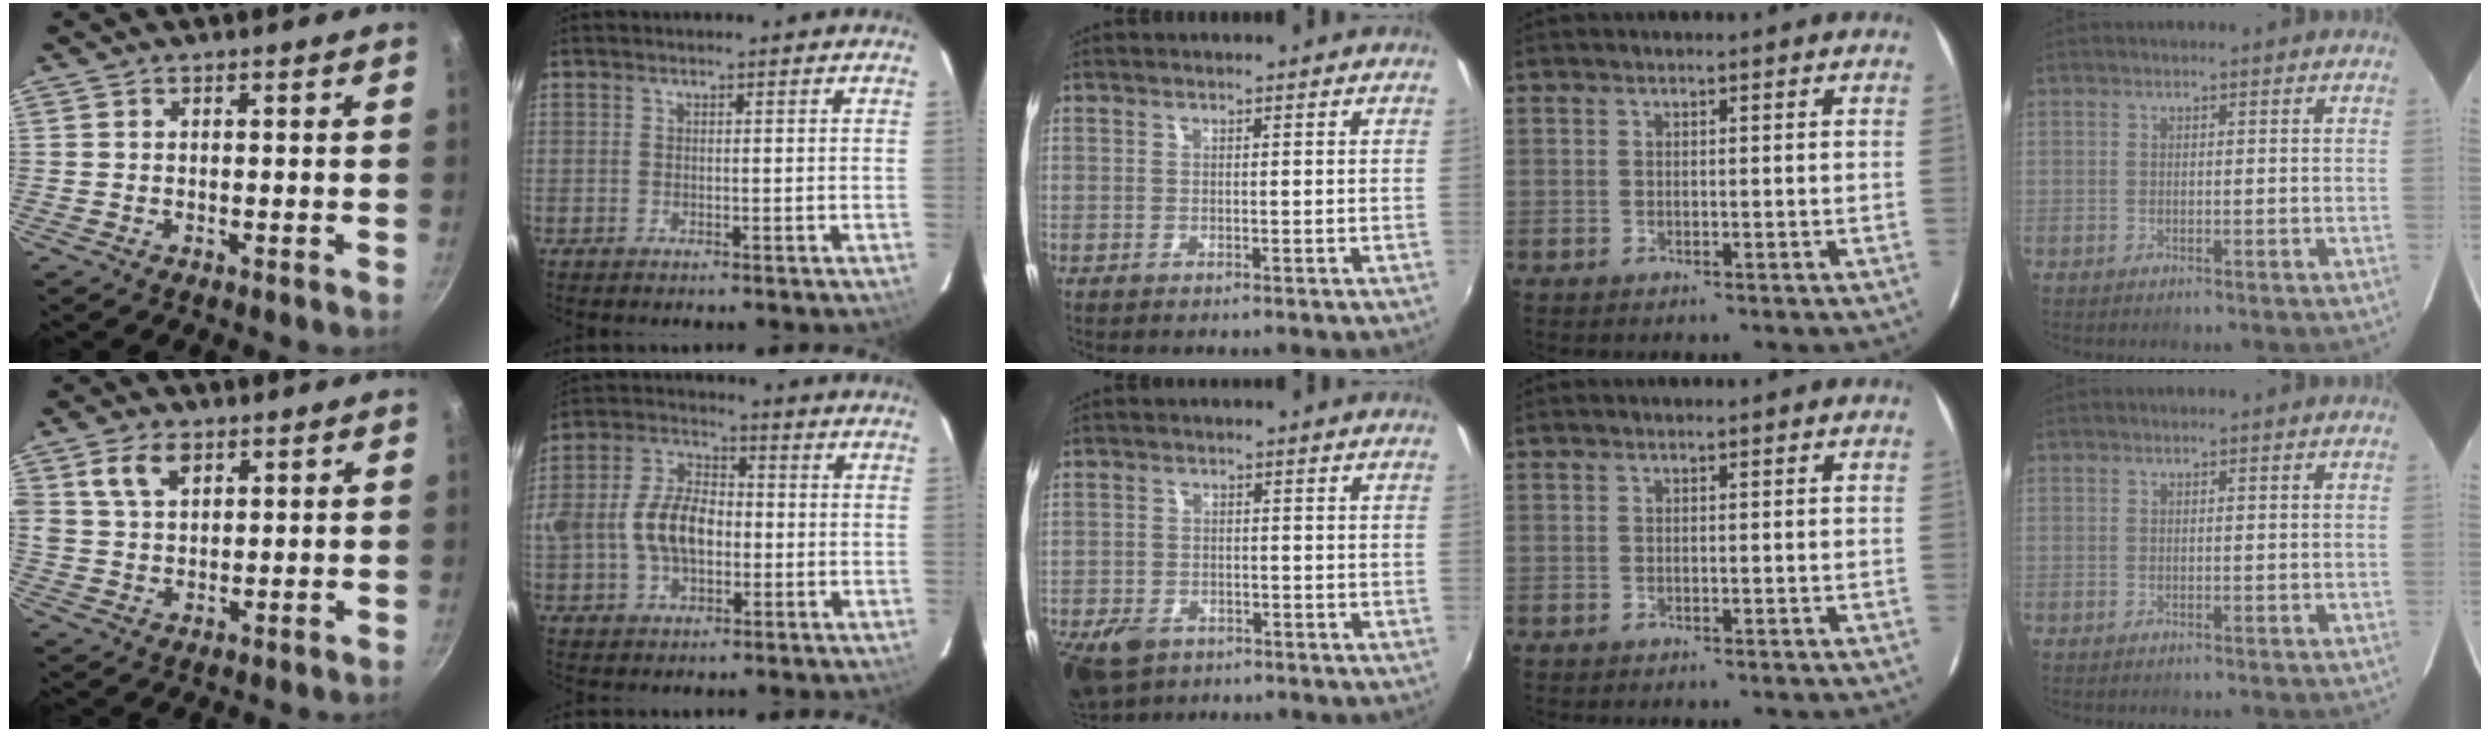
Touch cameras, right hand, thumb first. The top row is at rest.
{"thumb": {"total": 6.8, "force": [3.2, 4.4, 4.1], "torque": [-0.065, -0.006, 0.060]}, "index": {"total": 12.0, "force": [-1.6, 7.5, 9.2], "torque": [-0.190, 0.017, -0.029]}, "middle": {"total": 7.2, "force": [-4.7, 4.4, 3.3], "torque": [-0.087, -0.010, -0.081]}}